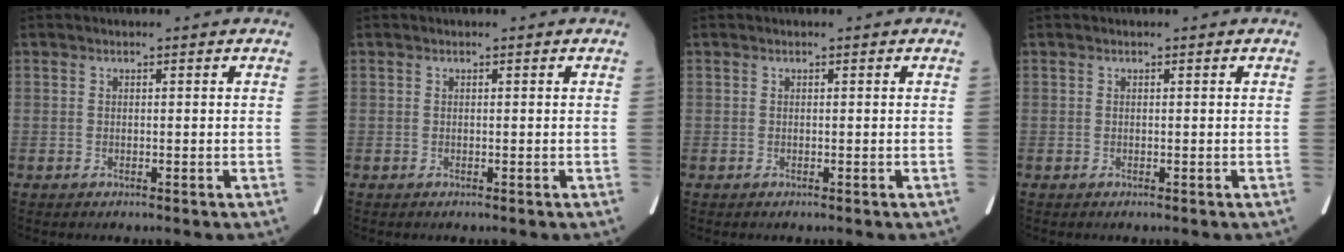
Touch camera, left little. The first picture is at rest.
{"total": 0.0}
{"total": 0.0}
{"total": 0.0}